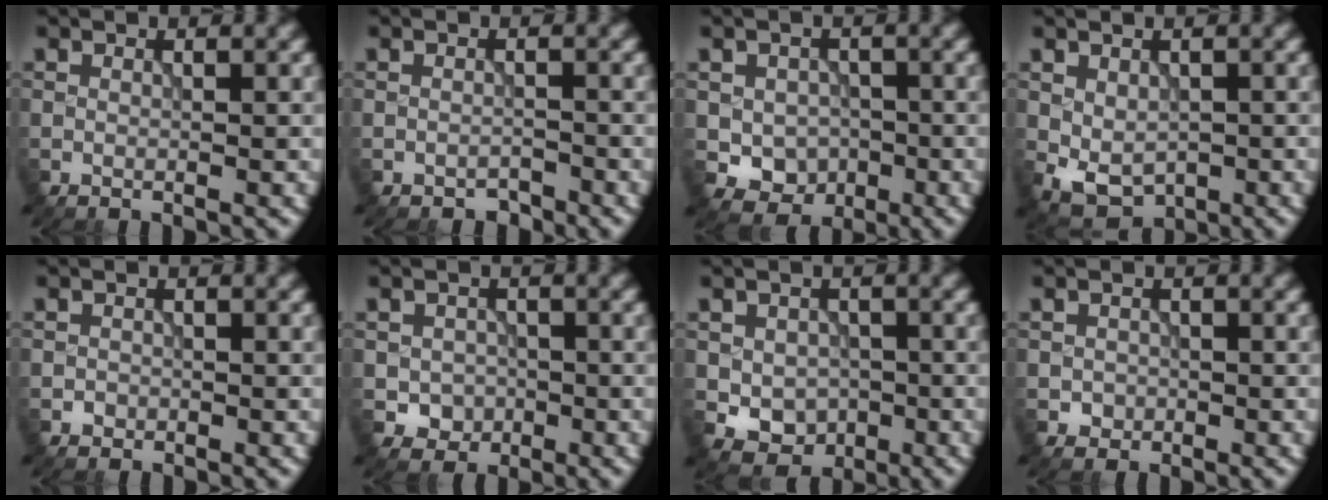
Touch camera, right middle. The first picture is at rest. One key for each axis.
{"total": 1.0, "fx": -1.0, "fy": 0.4, "fz": 0.1, "tx": 0.001, "ty": 0.002, "tz": -0.016}
{"total": 4.2, "fx": -1.0, "fy": 3.6, "fz": 1.9, "tx": -0.027, "ty": -0.011, "tz": -0.013}
{"total": 4.1, "fx": -0.8, "fy": 2.8, "fz": 2.9, "tx": -0.051, "ty": -0.012, "tz": -0.008}
{"total": 0.8, "fx": -0.3, "fy": 0.7, "fz": 0.0, "tx": 0.005, "ty": -0.002, "tz": -0.006}
{"total": 2.4, "fx": -0.6, "fy": 2.2, "fz": 0.8, "tx": -0.009, "ty": -0.005, "tz": -0.012}
{"total": 4.4, "fx": -0.9, "fy": 3.5, "fz": 2.4, "tx": -0.040, "ty": -0.011, "tz": -0.010}
{"total": 1.2, "fx": -0.3, "fy": 1.2, "fz": 0.2, "tx": 0.004, "ty": -0.003, "tz": -0.007}